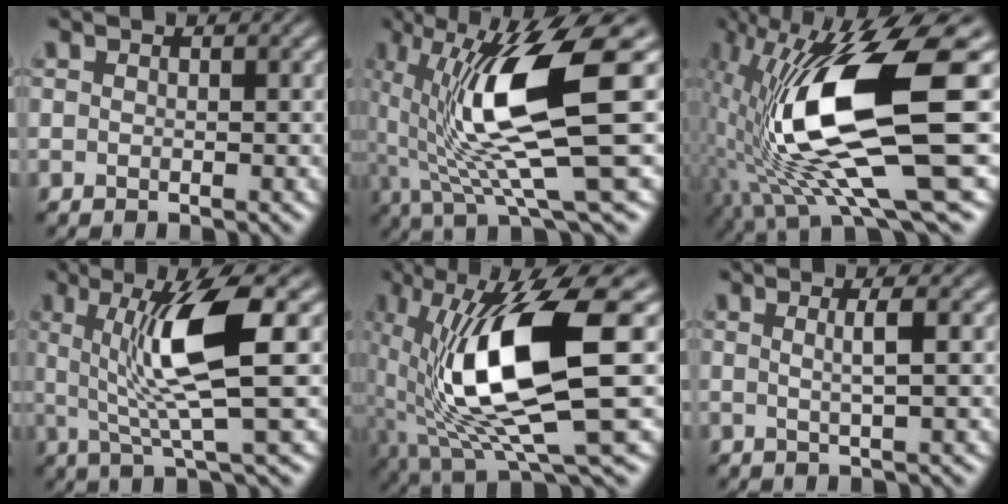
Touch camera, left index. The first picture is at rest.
{"total": 11.8, "force": [1.9, 2.6, 11.4], "torque": [-0.191, -0.003, 0.041]}
{"total": 14.6, "force": [0.2, 4.1, 14.0], "torque": [-0.268, -0.003, 0.010]}
{"total": 7.7, "force": [1.4, 1.2, 7.4], "torque": [-0.125, 0.002, 0.028]}
{"total": 12.6, "force": [1.0, 4.0, 11.9], "torque": [-0.227, -0.015, 0.029]}
{"total": 1.9, "force": [0.5, 0.3, 1.9], "torque": [-0.027, 0.008, 0.002]}